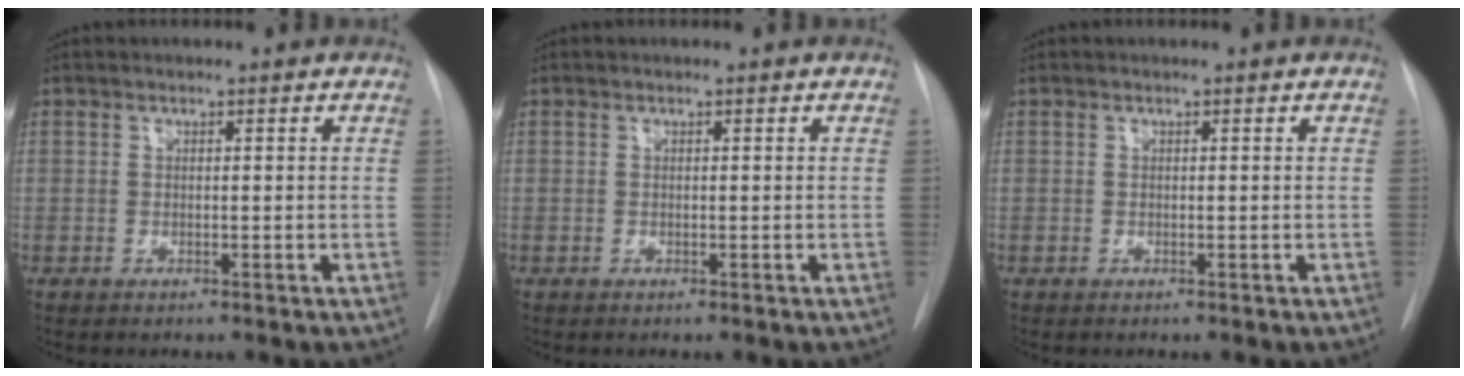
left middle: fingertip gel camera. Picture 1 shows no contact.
{"total": 0.0}
{"total": 0.0}